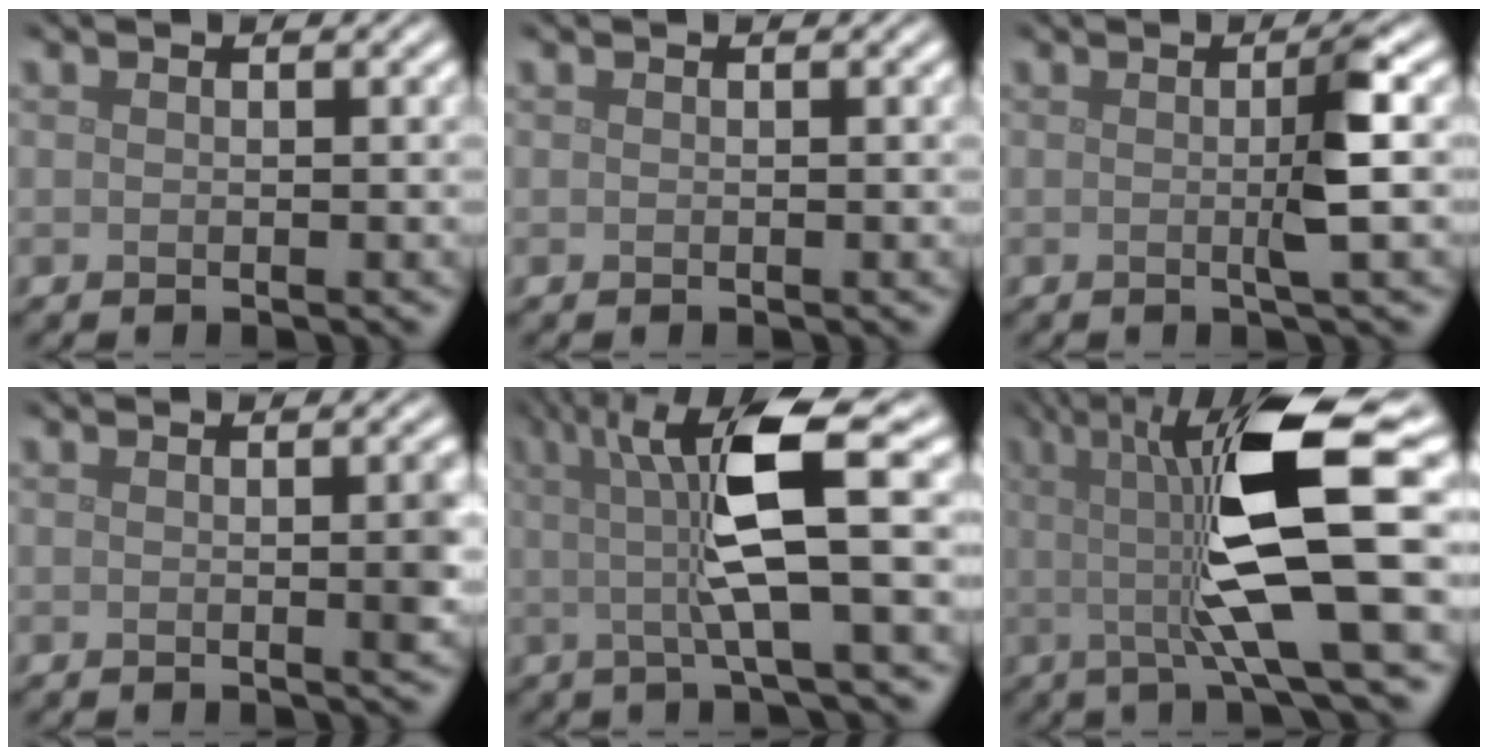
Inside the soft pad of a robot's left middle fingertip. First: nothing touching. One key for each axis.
{"total": 0.0}
{"total": 3.2, "fx": 0.1, "fy": 0.4, "fz": 3.1, "tx": -0.052, "ty": -0.001, "tz": -0.004}
{"total": 1.9, "fx": 0.0, "fy": 0.3, "fz": 1.8, "tx": -0.021, "ty": 0.000, "tz": -0.004}
{"total": 8.6, "fx": 1.5, "fy": 1.7, "fz": 8.3, "tx": -0.131, "ty": 0.009, "tz": 0.021}
{"total": 11.8, "fx": 1.5, "fy": 2.7, "fz": 11.4, "tx": -0.173, "ty": 0.008, "tz": 0.022}